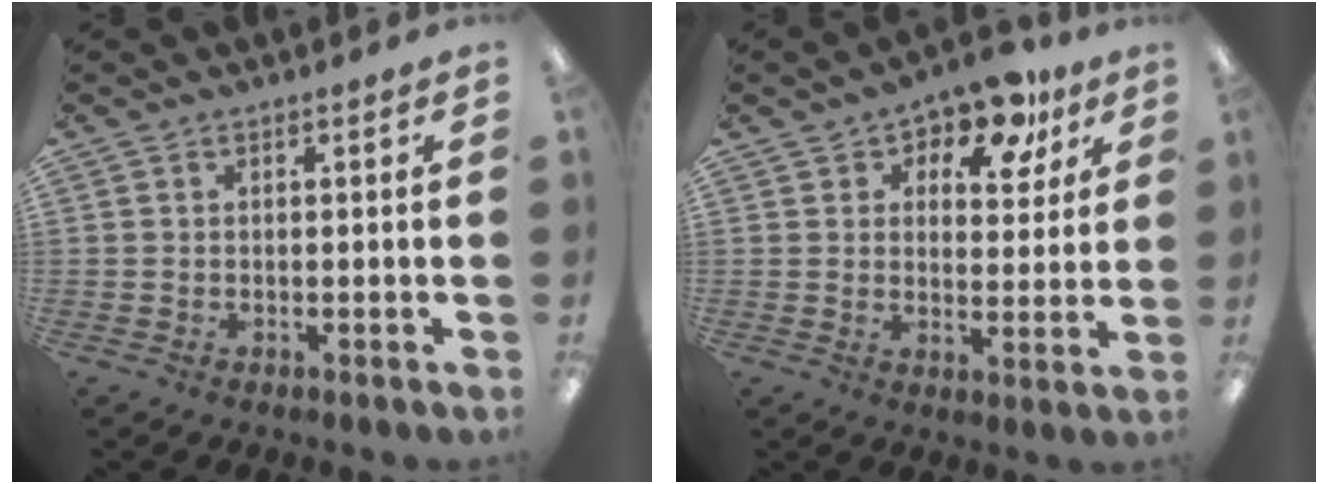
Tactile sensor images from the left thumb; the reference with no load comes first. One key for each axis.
{"total": 10.1, "fx": 7.5, "fy": 4.9, "fz": 4.6, "tx": -0.062, "ty": -0.043, "tz": 0.129}